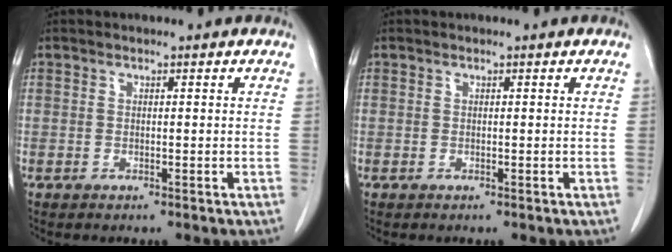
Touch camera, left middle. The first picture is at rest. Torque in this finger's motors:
{"motor_torque": [0.60, -0.46, -0.04, 0.01]}